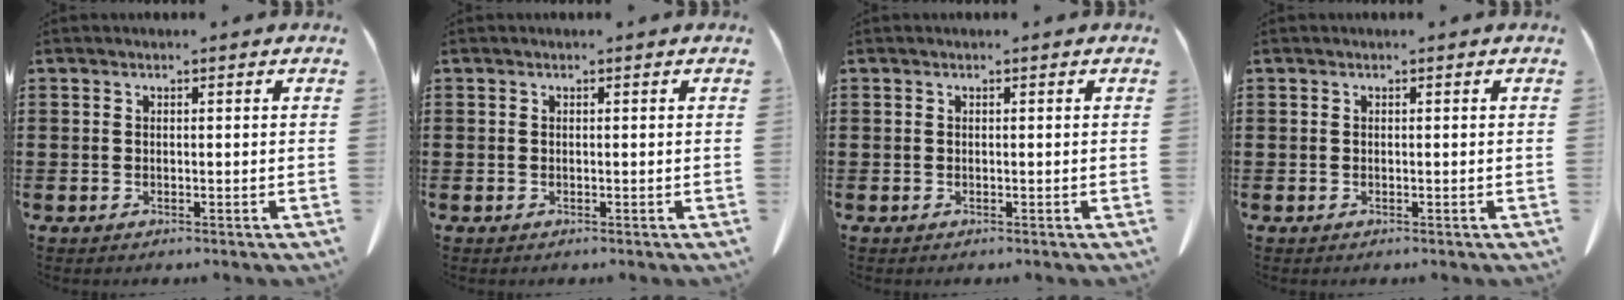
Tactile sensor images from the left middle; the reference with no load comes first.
{"total": 0.0}
{"total": 0.0}
{"total": 0.0}